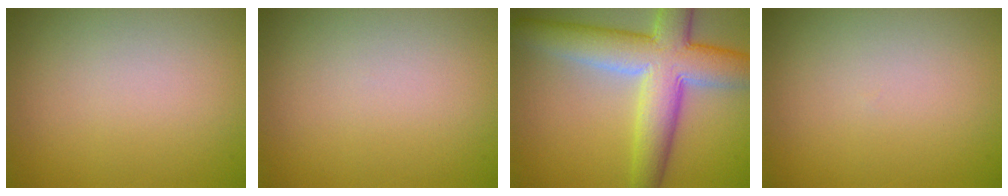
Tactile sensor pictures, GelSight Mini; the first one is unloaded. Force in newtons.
{"total": 0.0}
{"total": 9.2, "press": 9.2, "slide": 0.4}
{"total": 0.0}